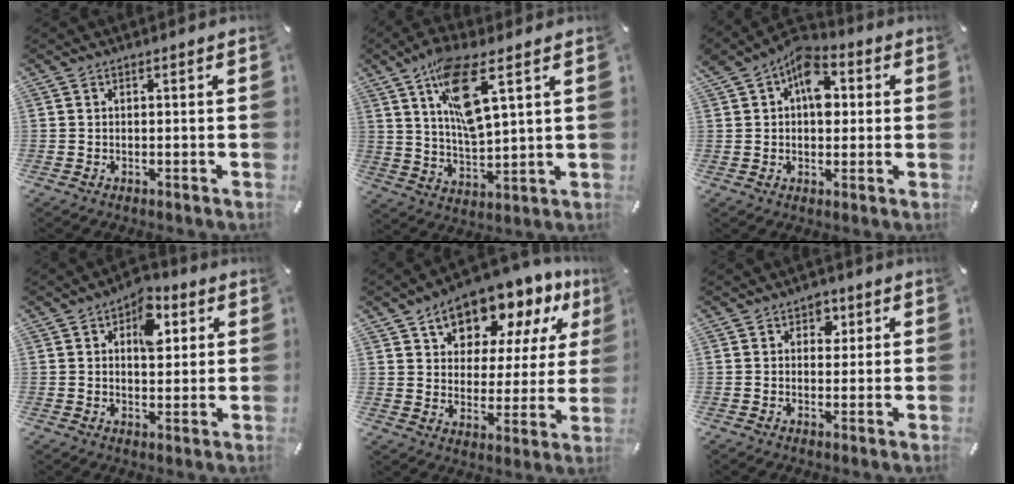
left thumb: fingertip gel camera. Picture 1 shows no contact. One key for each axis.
{"total": 14.0, "fx": 7.1, "fy": 4.7, "fz": 11.1, "tx": -0.199, "ty": -0.022, "tz": 0.121}
{"total": 9.4, "fx": 2.1, "fy": 6.6, "fz": 6.4, "tx": -0.088, "ty": 0.000, "tz": 0.036}
{"total": 9.3, "fx": 3.3, "fy": 6.0, "fz": 6.2, "tx": -0.067, "ty": -0.006, "tz": 0.049}
{"total": 13.3, "fx": 10.4, "fy": 7.2, "fz": 4.1, "tx": -0.066, "ty": -0.084, "tz": 0.182}
{"total": 3.6, "fx": 1.4, "fy": 2.9, "fz": 1.5, "tx": -0.004, "ty": -0.004, "tz": 0.016}